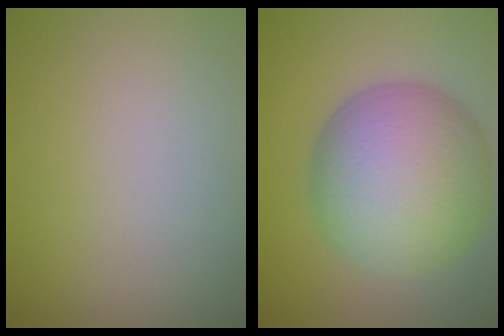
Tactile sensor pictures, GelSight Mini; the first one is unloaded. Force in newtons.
{"total": 10.5, "press": 10.5, "slide": 0.3}